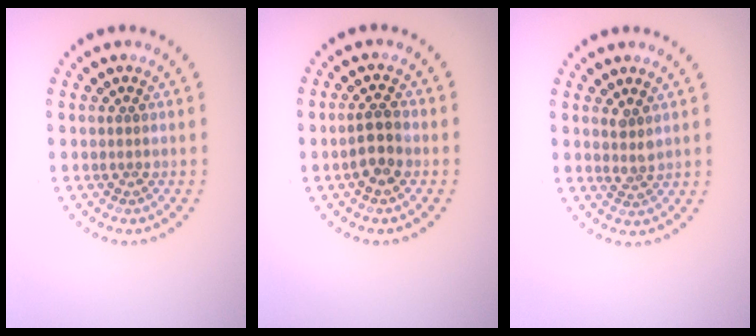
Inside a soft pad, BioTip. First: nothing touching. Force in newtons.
{"total": 2.3, "press": 2.3, "slide": 0.6}
{"total": 1.5, "press": 1.1, "slide": 0.9}